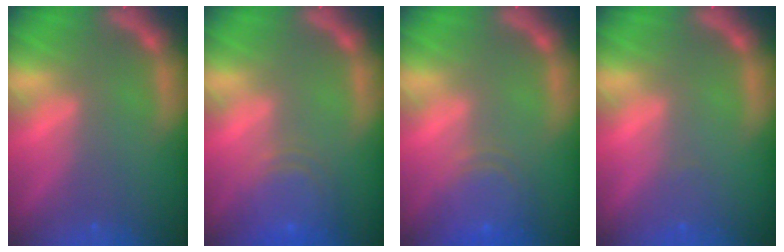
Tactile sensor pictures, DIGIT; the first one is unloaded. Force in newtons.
{"total": 6.1}
{"total": 5.5}
{"total": 1.0}